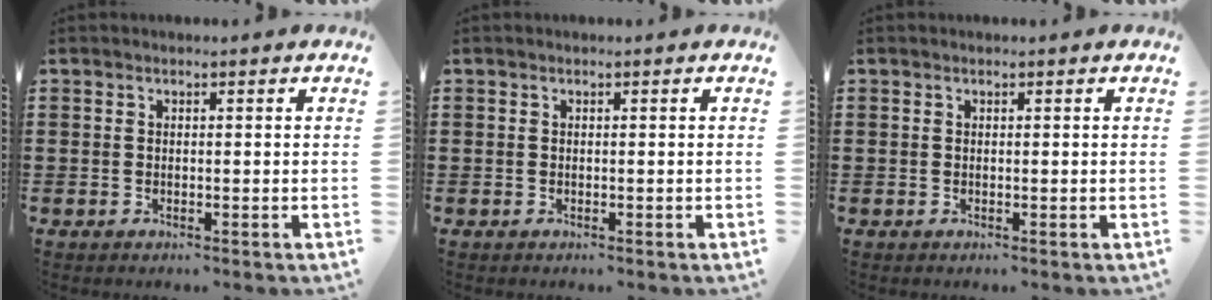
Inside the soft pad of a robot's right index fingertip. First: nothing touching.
{"total": 0.0}
{"total": 0.0}